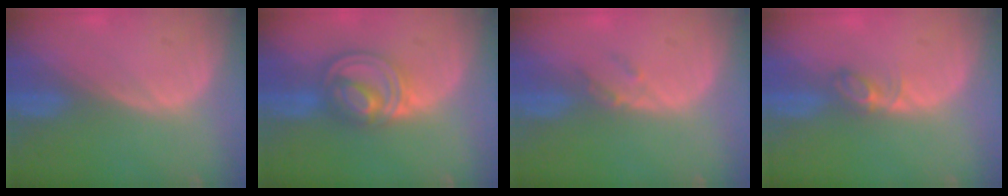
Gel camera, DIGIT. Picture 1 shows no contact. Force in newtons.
{"total": 7.9, "press": 6.9, "slide": 3.8}
{"total": 1.8, "press": 1.6, "slide": 0.8}
{"total": 2.5, "press": 2.5, "slide": 0.4}